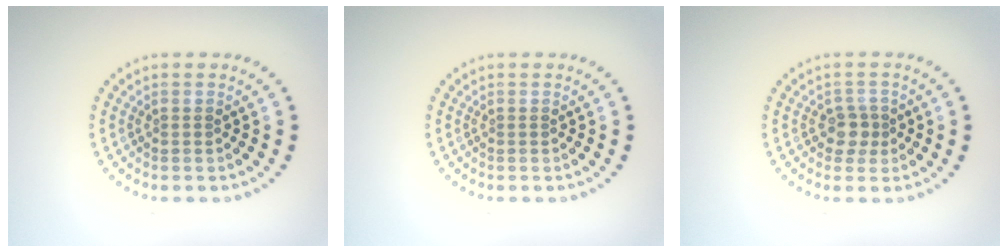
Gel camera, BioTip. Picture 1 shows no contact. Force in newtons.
{"total": 0.0}
{"total": 1.9, "press": 1.6, "slide": 0.9}